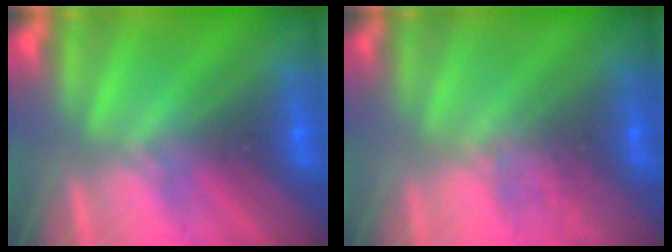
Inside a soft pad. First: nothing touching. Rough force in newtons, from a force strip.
{"total": 2.4}